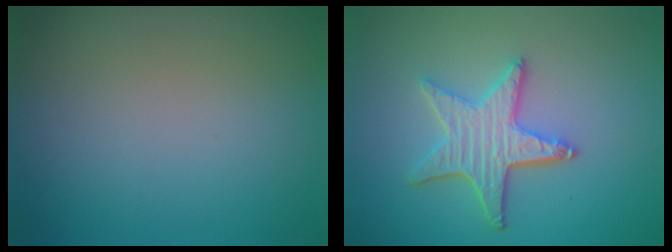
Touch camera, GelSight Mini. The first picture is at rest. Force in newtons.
{"total": 4.4, "press": 3.7, "slide": 2.4}